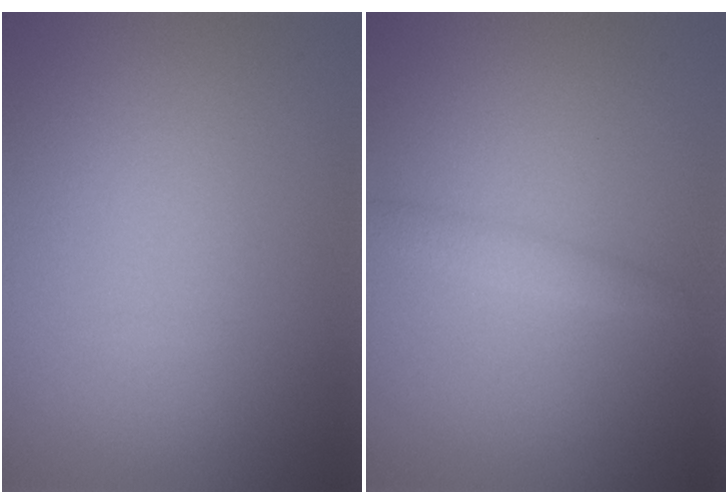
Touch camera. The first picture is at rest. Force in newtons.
{"total": 1.4, "press": 1.4, "slide": 0.0}